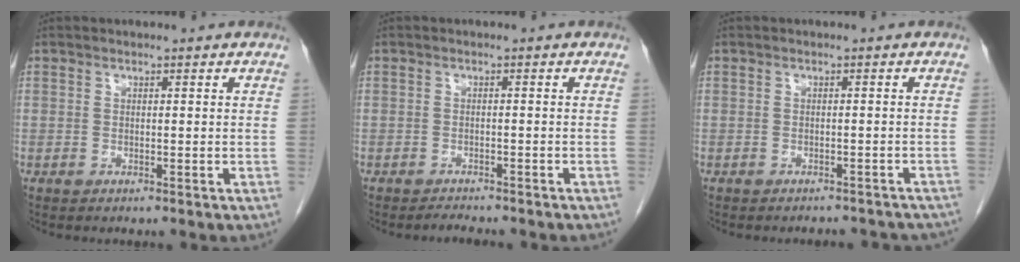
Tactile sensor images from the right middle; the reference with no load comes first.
{"total": 2.3, "force": [-2.2, 0.3, 0.7], "torque": [-0.016, -0.005, -0.027]}
{"total": 7.3, "force": [-6.8, 2.4, 1.5], "torque": [-0.012, 0.002, -0.065]}